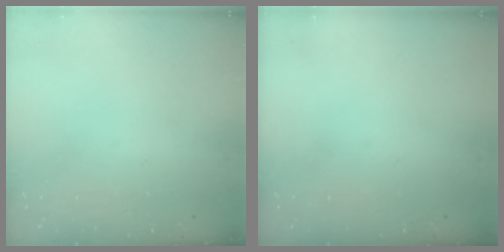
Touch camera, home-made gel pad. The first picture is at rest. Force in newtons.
{"total": 0.0}